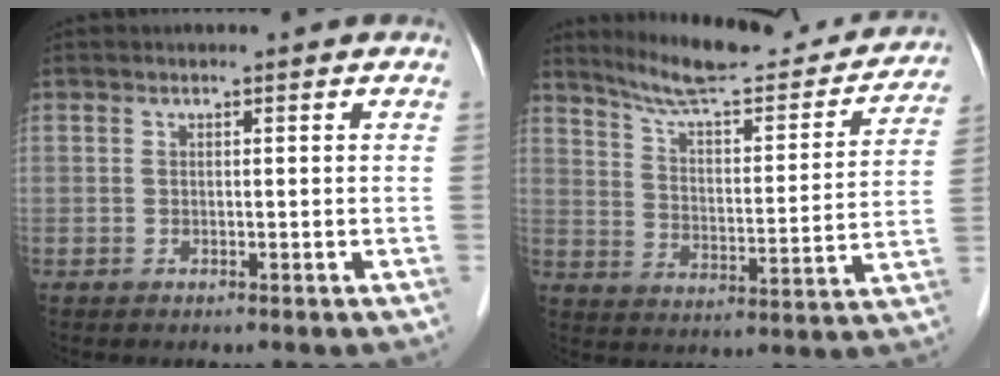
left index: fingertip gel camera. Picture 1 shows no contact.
{"total": 20.1, "force": [18.3, 3.5, 7.6], "torque": [-0.107, -0.013, 0.255]}